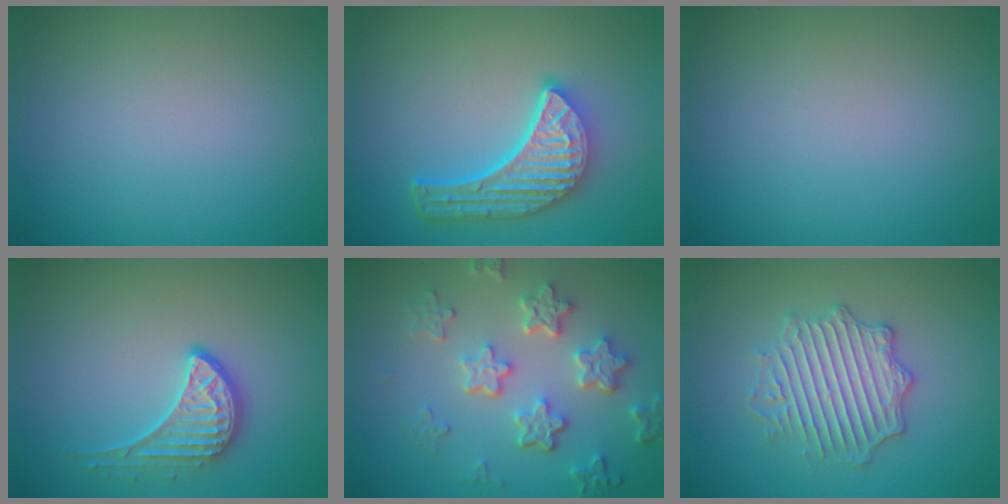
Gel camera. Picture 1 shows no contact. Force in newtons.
{"total": 6.0, "press": 4.6, "slide": 3.9}
{"total": 0.0}
{"total": 2.7, "press": 2.2, "slide": 1.6}
{"total": 5.4, "press": 4.2, "slide": 3.4}
{"total": 4.3, "press": 4.1, "slide": 1.2}